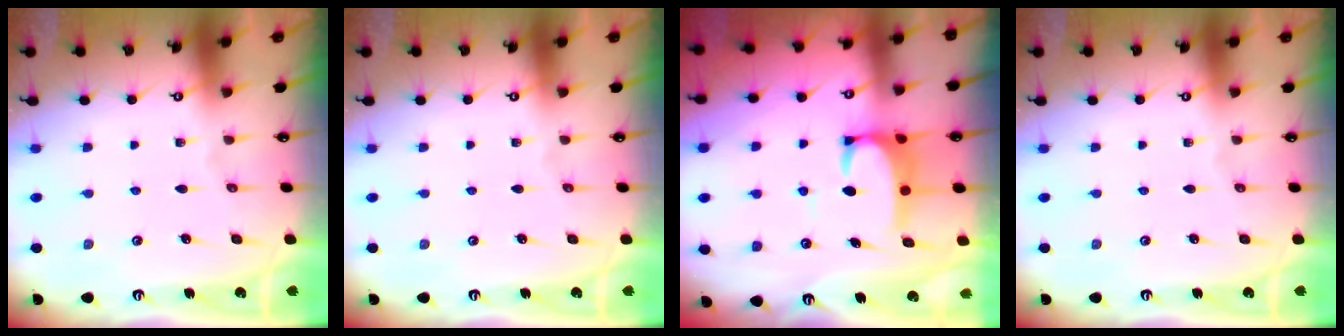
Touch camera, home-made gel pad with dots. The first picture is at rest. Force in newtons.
{"total": 0.0}
{"total": 4.5, "press": 4.4, "slide": 1.1}
{"total": 0.0}